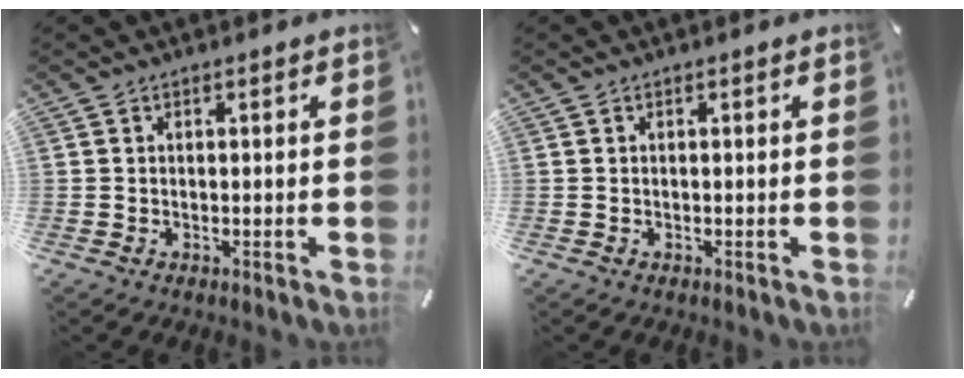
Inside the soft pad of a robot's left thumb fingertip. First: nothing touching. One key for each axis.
{"total": 0.0}